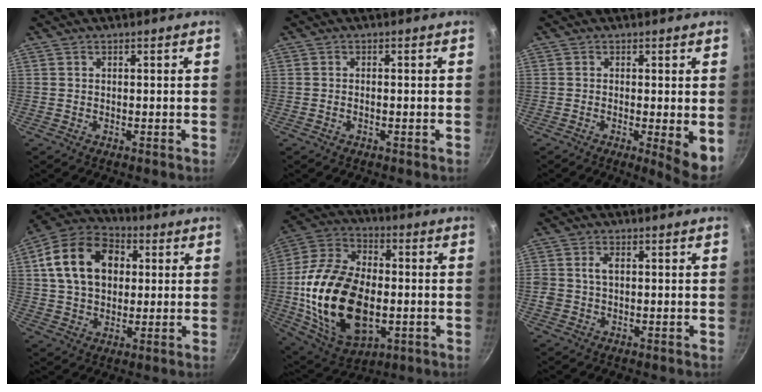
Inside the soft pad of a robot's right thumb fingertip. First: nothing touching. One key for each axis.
{"total": 0.7, "fx": -0.4, "fy": 0.3, "fz": 0.6, "tx": -0.017, "ty": 0.006, "tz": -0.010}
{"total": 5.6, "fx": -0.7, "fy": 1.0, "fz": 5.5, "tx": -0.072, "ty": -0.014, "tz": -0.008}
{"total": 17.3, "fx": 3.8, "fy": 12.5, "fz": 11.3, "tx": -0.171, "ty": 0.020, "tz": 0.052}
{"total": 26.1, "fx": -3.1, "fy": 15.8, "fz": 20.5, "tx": -0.382, "ty": 0.019, "tz": -0.048}
{"total": 2.8, "fx": 0.3, "fy": 1.9, "fz": 2.0, "tx": -0.031, "ty": 0.006, "tz": 0.006}